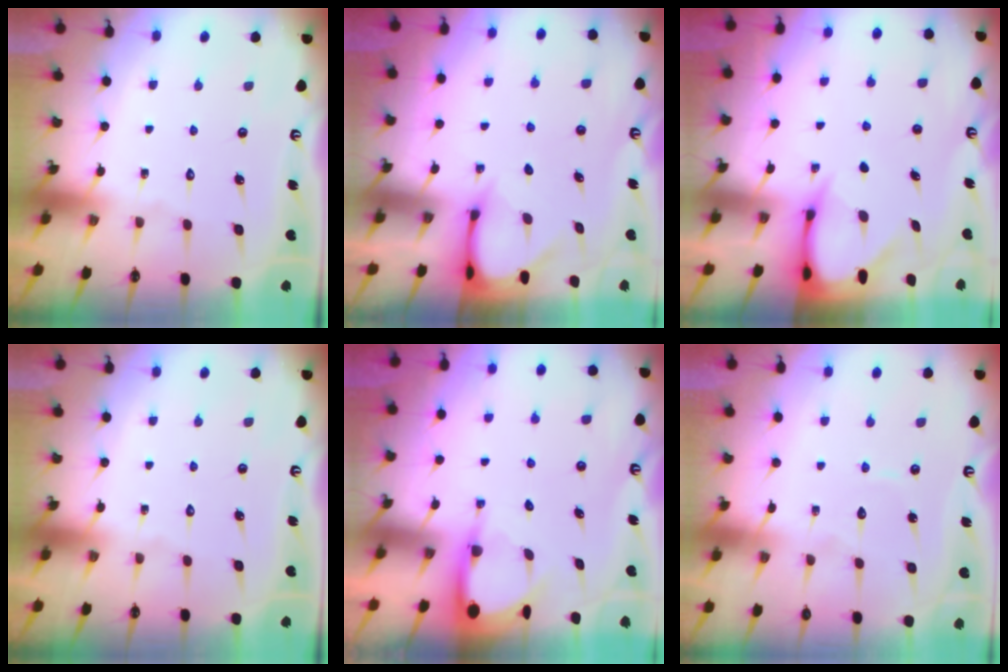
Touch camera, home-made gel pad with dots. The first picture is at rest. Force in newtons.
{"total": 3.3, "press": 3.3, "slide": 0.2}
{"total": 3.7, "press": 3.7, "slide": 0.4}
{"total": 0.0}
{"total": 3.4, "press": 3.4, "slide": 0.2}
{"total": 3.9, "press": 3.9, "slide": 0.4}